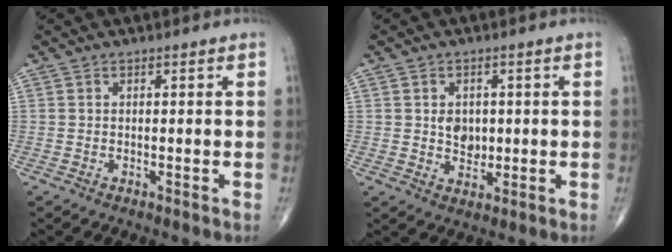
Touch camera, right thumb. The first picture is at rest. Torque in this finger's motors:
{"motor_torque": [-0.01, 1.05, -0.11, -0.06, -0.01]}